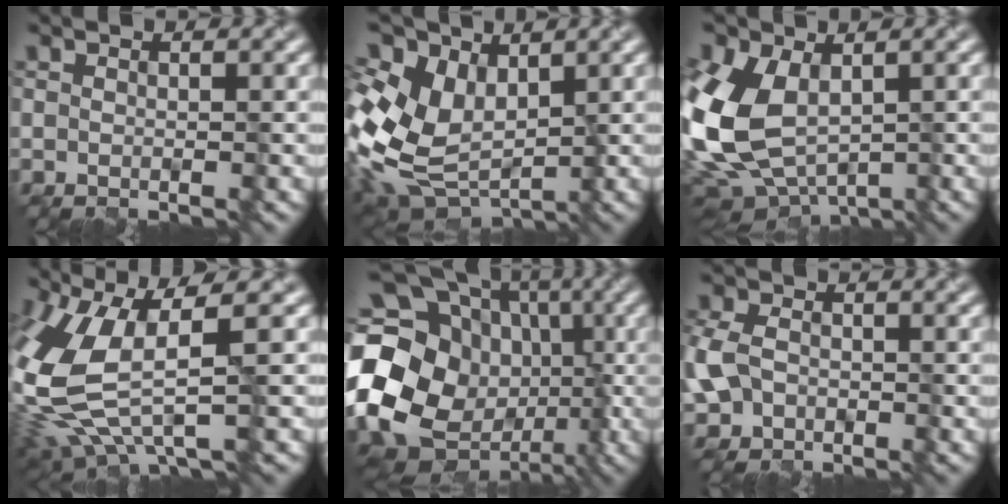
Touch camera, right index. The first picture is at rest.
{"total": 10.3, "force": [1.8, 7.3, 7.1], "torque": [-0.173, 0.013, 0.052]}
{"total": 10.6, "force": [-0.4, 7.2, 7.8], "torque": [-0.200, -0.015, -0.004]}
{"total": 9.0, "force": [-0.6, 3.7, 8.1], "torque": [-0.201, -0.020, -0.004]}
{"total": 22.9, "force": [-2.5, 19.2, 12.2], "torque": [-0.254, -0.006, -0.082]}
{"total": 6.3, "force": [-1.1, 4.9, 3.8], "torque": [-0.114, -0.007, -0.020]}